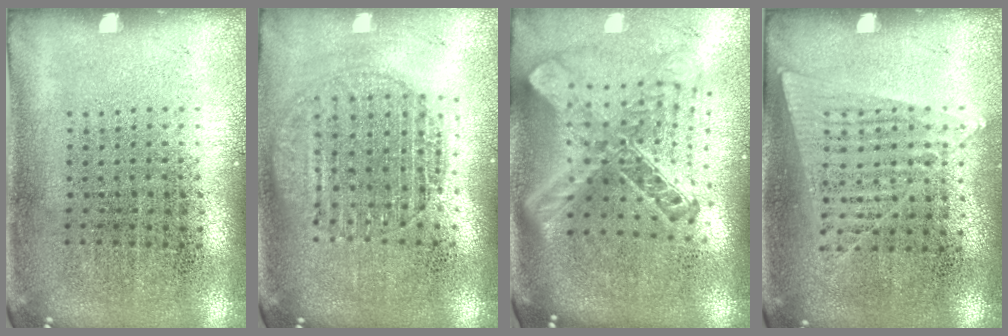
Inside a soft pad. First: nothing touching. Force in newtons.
{"total": 1.8, "press": 1.5, "slide": 1.0}
{"total": 2.8, "press": 2.0, "slide": 1.9}
{"total": 1.2, "press": 1.1, "slide": 0.5}